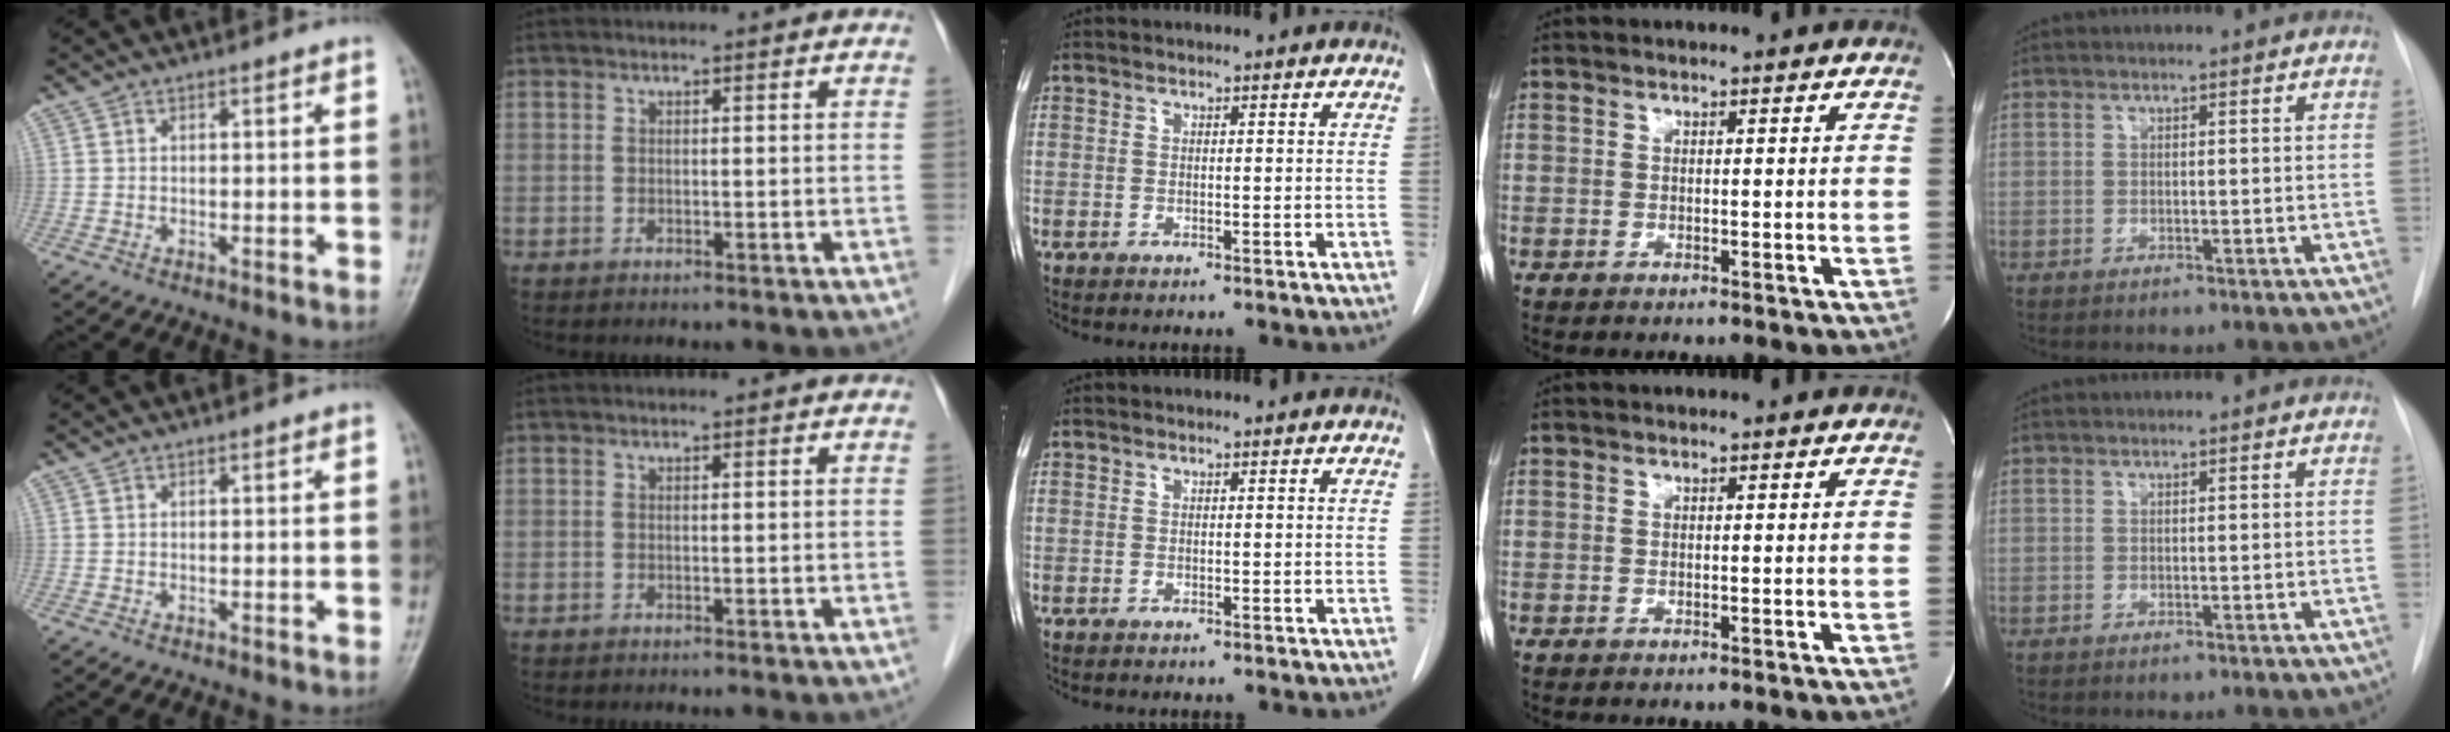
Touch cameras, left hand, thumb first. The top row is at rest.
{}